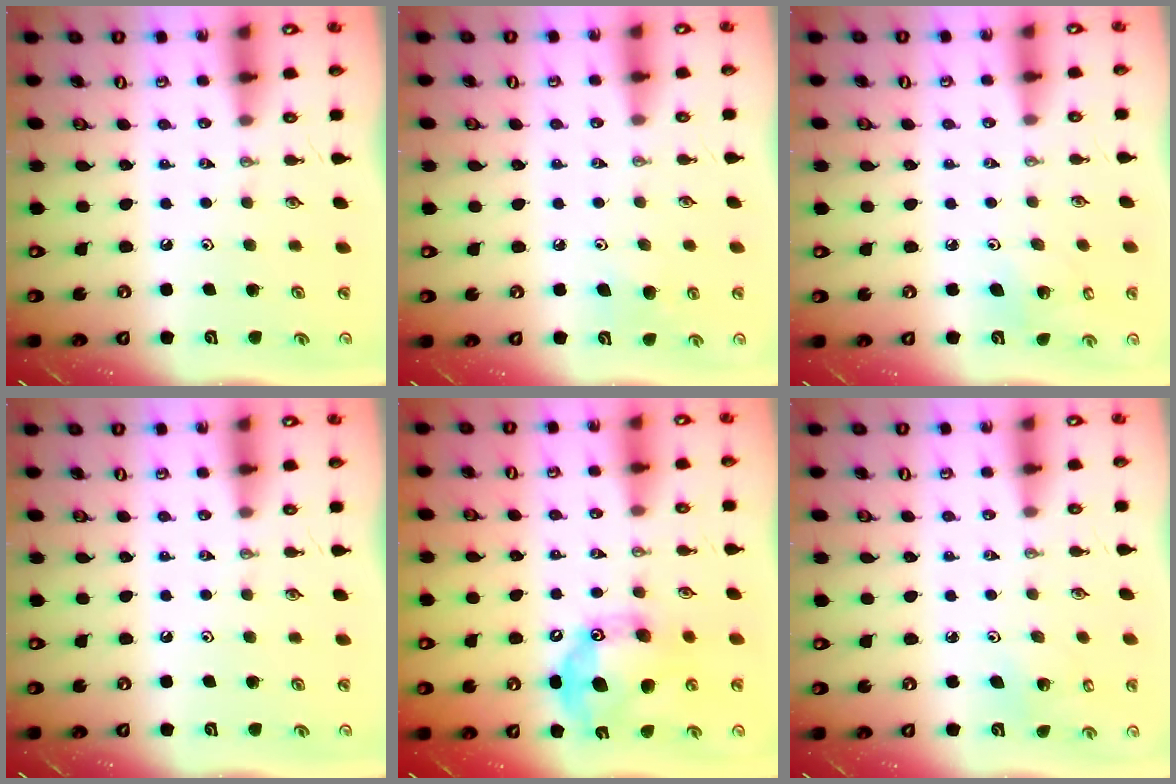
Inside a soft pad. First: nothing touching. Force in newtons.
{"total": 6.3, "press": 6.2, "slide": 1.2}
{"total": 5.0, "press": 4.4, "slide": 2.3}
{"total": 0.0}
{"total": 18.0, "press": 18.0, "slide": 0.9}
{"total": 3.7, "press": 3.7, "slide": 0.2}